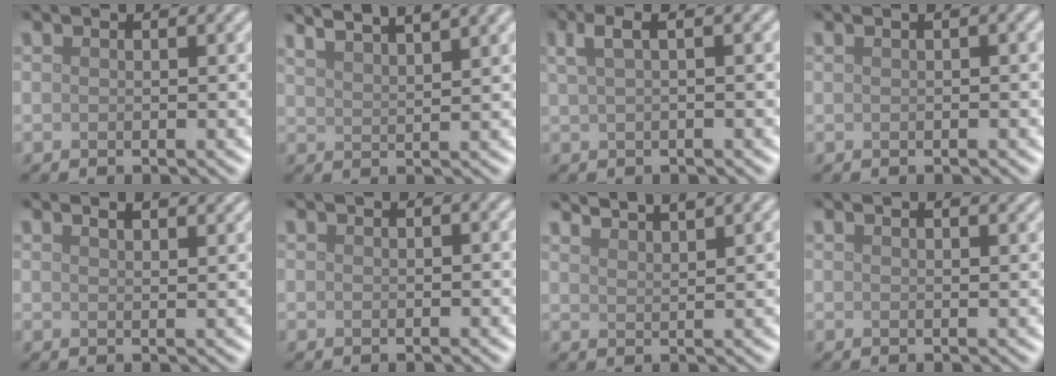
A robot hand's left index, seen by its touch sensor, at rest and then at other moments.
{"total": 6.9, "force": [5.5, 1.7, 3.8], "torque": [-0.029, 0.036, 0.047]}
{"total": 2.8, "force": [1.1, 0.9, 2.4], "torque": [-0.039, 0.011, 0.018]}
{"total": 1.3, "force": [0.4, 0.3, 1.2], "torque": [-0.019, 0.007, 0.003]}
{"total": 3.2, "force": [2.4, 1.1, 1.7], "torque": [-0.004, 0.011, 0.015]}
{"total": 0.0}
{"total": 4.6, "force": [4.1, 0.9, 2.0], "torque": [-0.006, 0.018, 0.037]}
{"total": 1.7, "force": [1.4, 0.5, 0.9], "torque": [-0.010, 0.002, 0.012]}